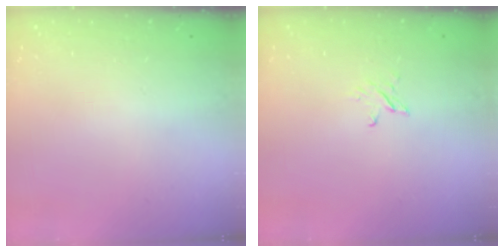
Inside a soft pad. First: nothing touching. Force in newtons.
{"total": 2.3, "press": 2.3, "slide": 0.3}